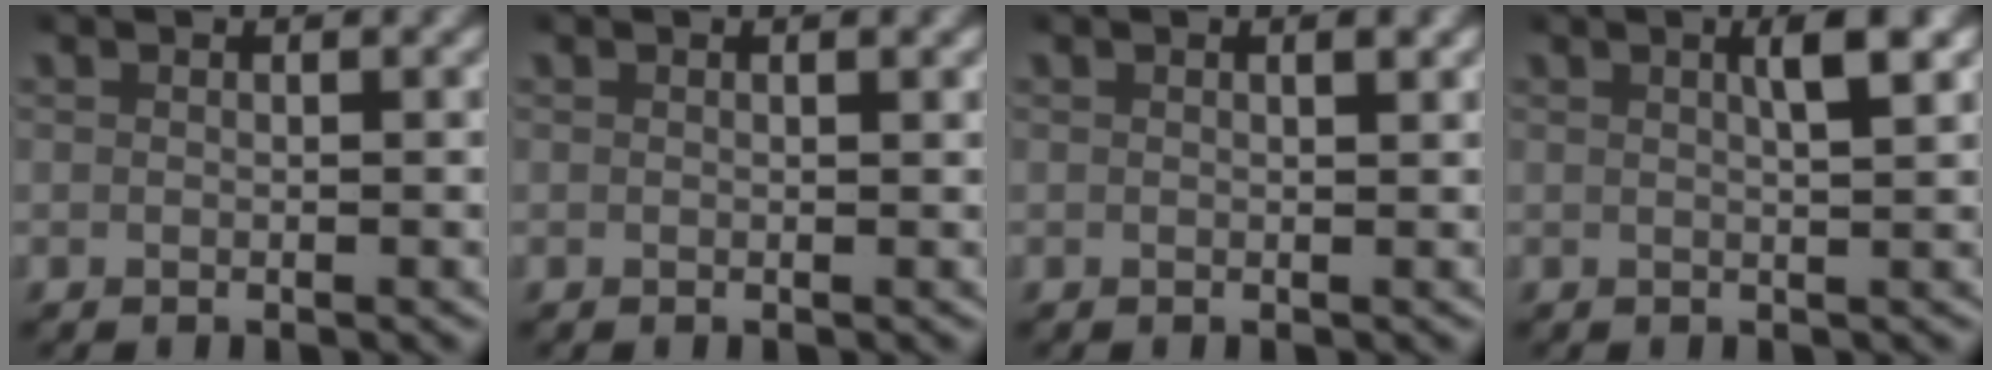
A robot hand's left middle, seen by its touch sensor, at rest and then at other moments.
{"total": 0.0}
{"total": 0.5, "force": [0.3, 0.0, 0.4], "torque": [-0.004, 0.000, 0.005]}
{"total": 2.6, "force": [1.1, 0.0, 2.4], "torque": [-0.039, 0.006, 0.017]}